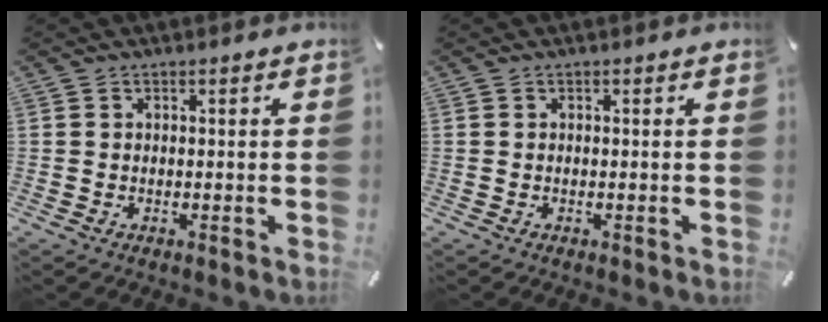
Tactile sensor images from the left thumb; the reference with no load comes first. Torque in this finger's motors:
{"motor_torque": [0.04, 0.04, -0.05, -0.03, 0.00]}